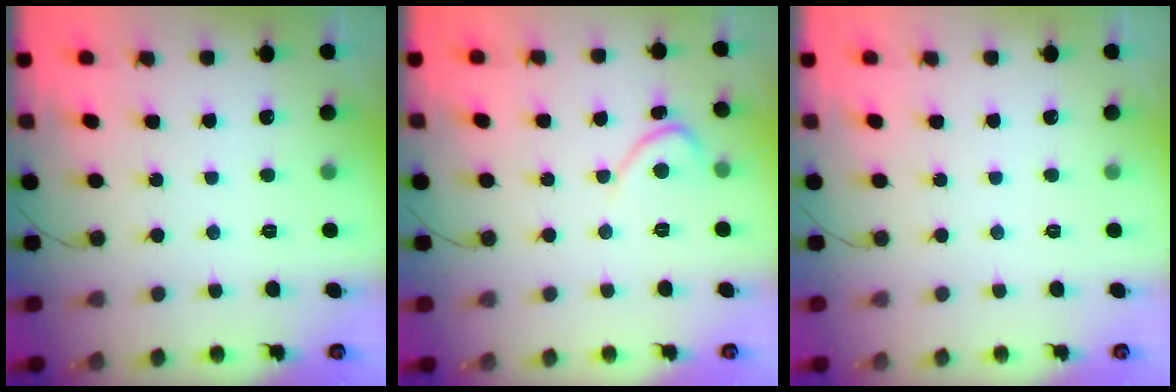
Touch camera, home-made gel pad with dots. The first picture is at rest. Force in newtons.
{"total": 2.7, "press": 2.7, "slide": 0.2}
{"total": 0.0}